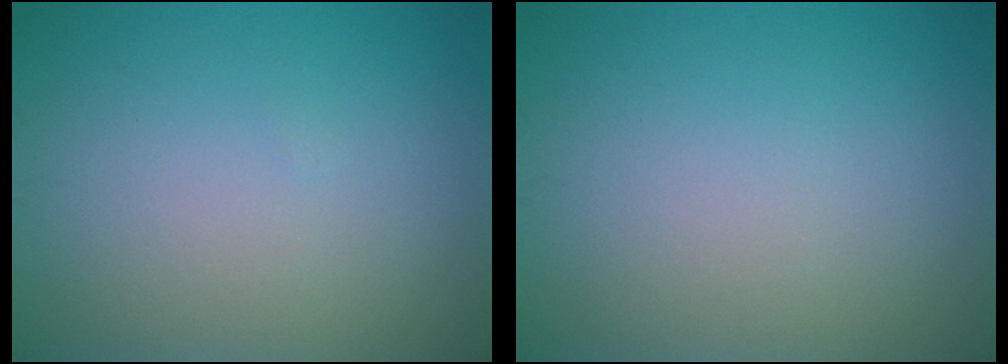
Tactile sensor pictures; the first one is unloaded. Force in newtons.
{"total": 0.0}